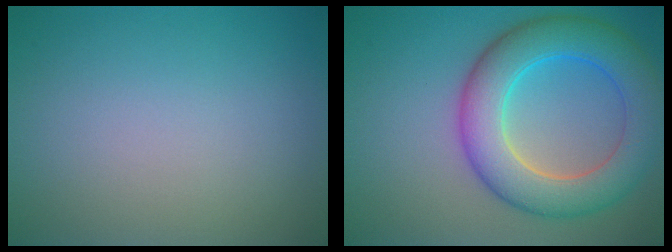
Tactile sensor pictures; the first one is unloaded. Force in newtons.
{"total": 8.2, "press": 8.1, "slide": 0.1}